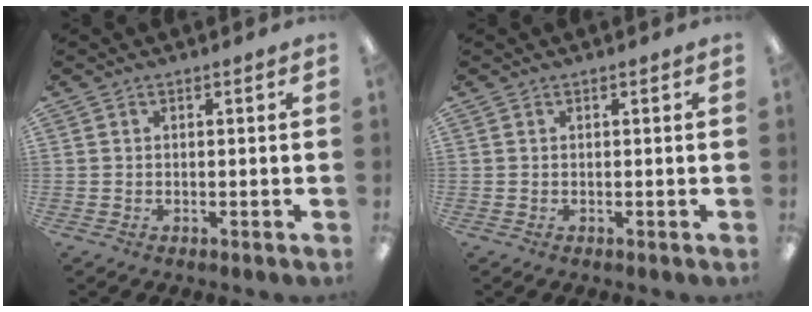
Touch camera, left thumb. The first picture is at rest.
{"total": 0.0}